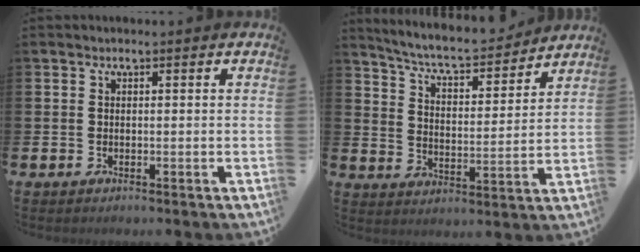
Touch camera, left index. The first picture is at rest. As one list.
[{"total": 6.8, "force": [6.4, 0.9, 2.0], "torque": [-0.070, -0.047, 0.108]}]